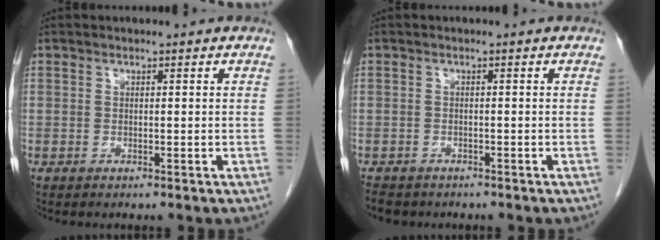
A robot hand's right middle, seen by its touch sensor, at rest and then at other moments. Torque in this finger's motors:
{"motor_torque": [0.15, -0.10, 0.00, 0.01]}